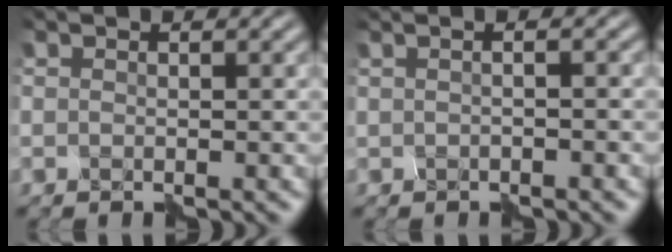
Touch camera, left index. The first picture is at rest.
{"total": 0.7, "force": [0.0, 0.1, 0.7], "torque": [-0.013, -0.005, -0.006]}